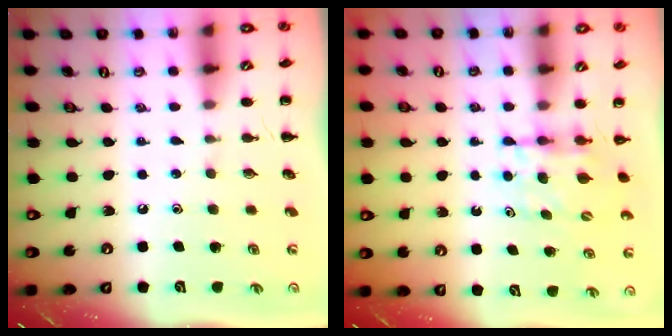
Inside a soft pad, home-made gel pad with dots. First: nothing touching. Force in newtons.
{"total": 4.5, "press": 4.3, "slide": 1.5}